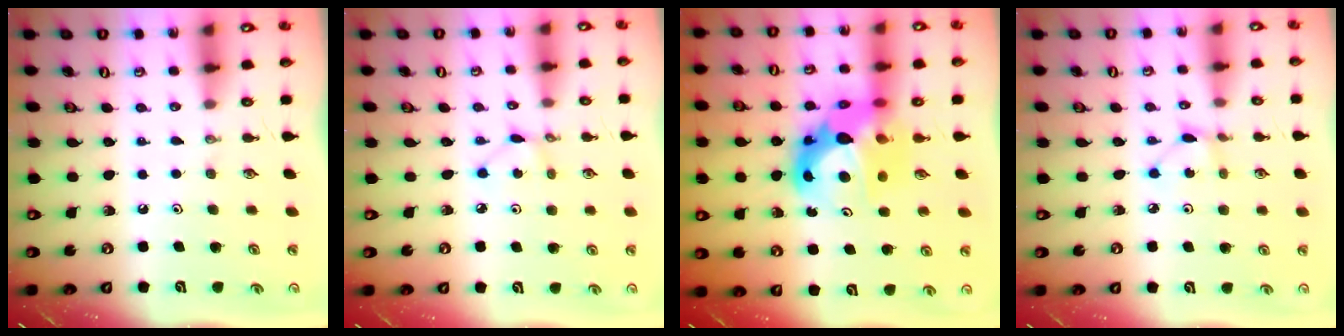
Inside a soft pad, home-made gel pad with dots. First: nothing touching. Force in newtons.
{"total": 2.2, "press": 2.2, "slide": 0.1}
{"total": 13.9, "press": 13.8, "slide": 1.3}
{"total": 2.0, "press": 2.0, "slide": 0.3}